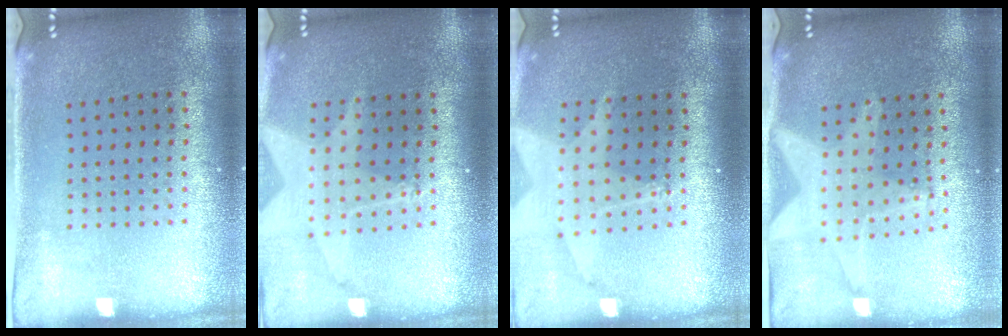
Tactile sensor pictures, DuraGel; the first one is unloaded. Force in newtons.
{"total": 2.0, "press": 1.6, "slide": 1.2}
{"total": 1.8, "press": 1.4, "slide": 1.0}
{"total": 2.0, "press": 1.7, "slide": 1.1}